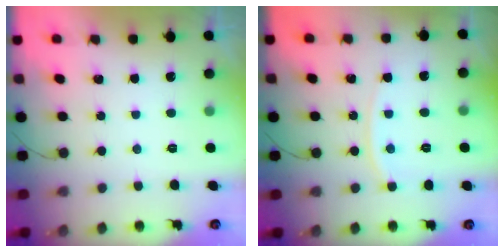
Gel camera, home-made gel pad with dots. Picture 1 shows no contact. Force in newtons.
{"total": 5.4, "press": 5.4, "slide": 0.7}